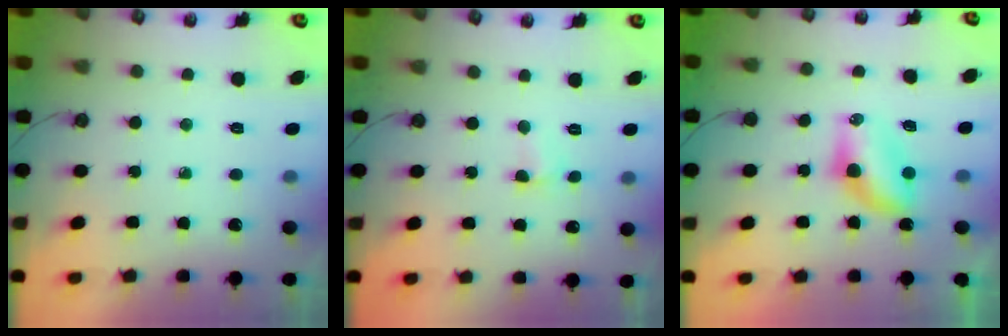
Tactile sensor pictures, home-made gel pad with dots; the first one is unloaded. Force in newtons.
{"total": 1.6, "press": 1.4, "slide": 0.6}
{"total": 8.0, "press": 7.3, "slide": 3.2}